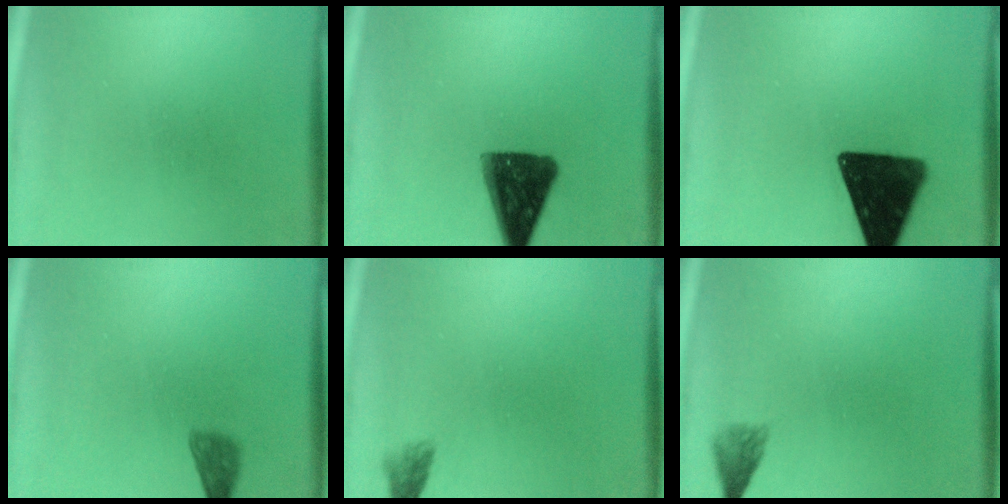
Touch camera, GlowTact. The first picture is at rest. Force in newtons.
{"total": 13.0}
{"total": 17.1}
{"total": 2.1}
{"total": 1.5}
{"total": 1.8}